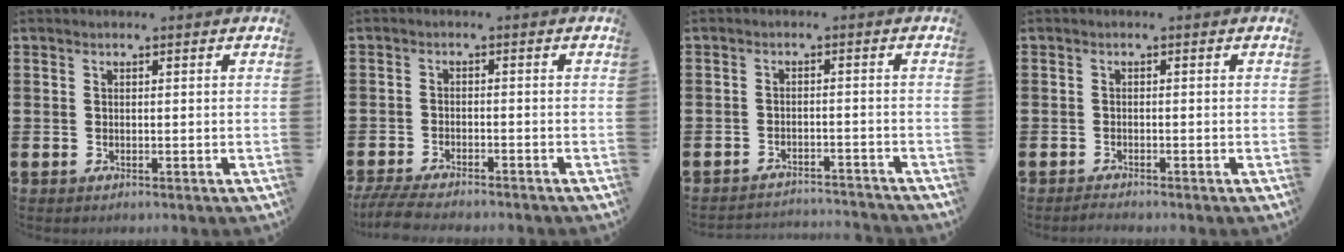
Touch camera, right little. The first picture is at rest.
{"total": 3.0, "force": [-2.9, 0.2, 1.0], "torque": [-0.023, 0.001, -0.058]}
{"total": 2.3, "force": [-2.3, -0.1, -0.1], "torque": [-0.005, 0.003, -0.051]}
{"total": 0.7, "force": [-0.7, 0.0, 0.2], "torque": [-0.006, -0.001, -0.013]}